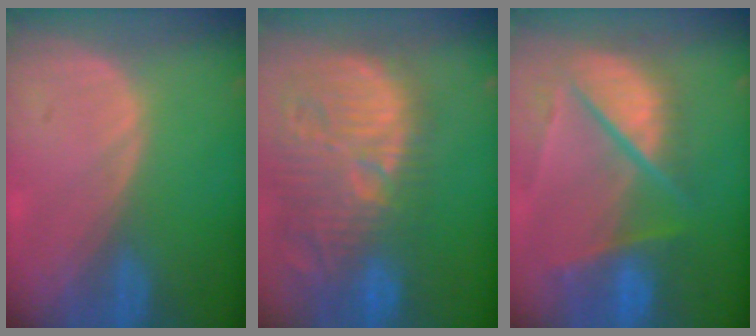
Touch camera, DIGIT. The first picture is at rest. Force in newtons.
{"total": 14.8, "press": 13.1, "slide": 6.9}
{"total": 10.4, "press": 8.6, "slide": 5.7}